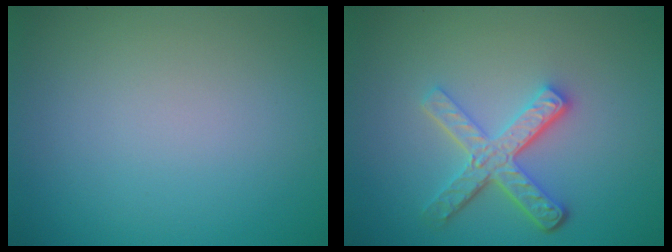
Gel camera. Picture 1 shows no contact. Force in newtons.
{"total": 4.8, "press": 3.6, "slide": 3.2}